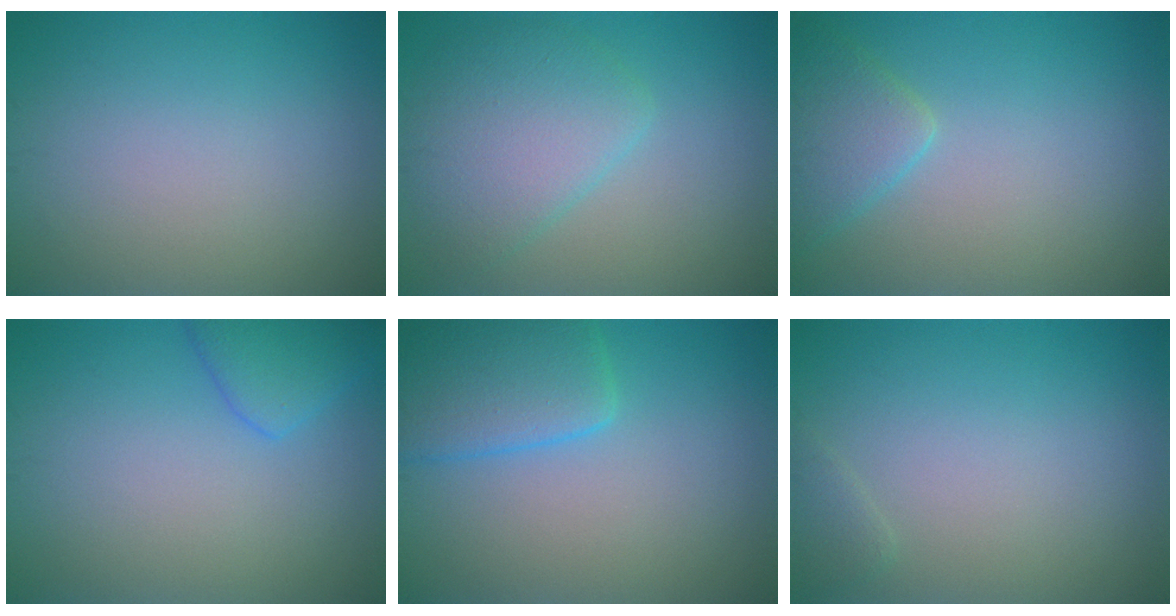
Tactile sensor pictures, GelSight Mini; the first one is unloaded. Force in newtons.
{"total": 5.0, "press": 5.0, "slide": 0.2}
{"total": 3.3, "press": 3.3, "slide": 0.3}
{"total": 2.9, "press": 2.9, "slide": 0.2}
{"total": 5.4, "press": 5.4, "slide": 0.3}
{"total": 0.9, "press": 0.9, "slide": 0.1}